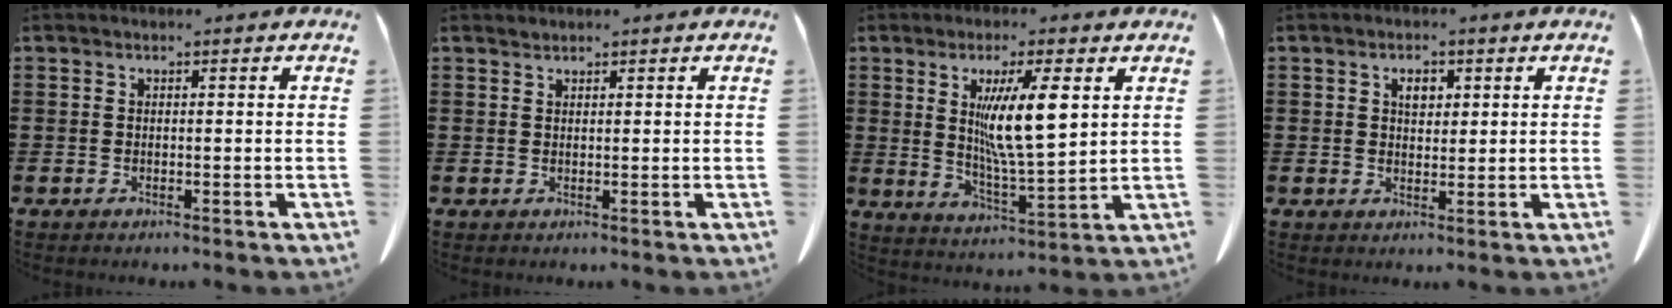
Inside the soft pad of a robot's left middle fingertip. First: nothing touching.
{"total": 0.7, "force": [0.6, 0.0, 0.1], "torque": [-0.004, -0.001, 0.013]}
{"total": 9.5, "force": [3.3, 1.9, 8.7], "torque": [-0.155, -0.007, 0.052]}
{"total": 2.5, "force": [1.0, 1.5, 1.7], "torque": [-0.023, -0.001, 0.015]}